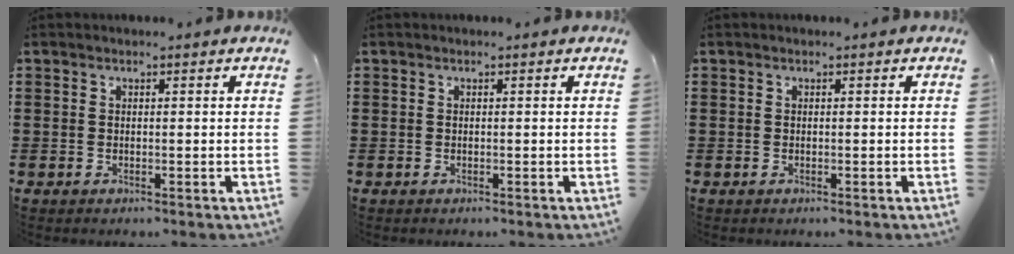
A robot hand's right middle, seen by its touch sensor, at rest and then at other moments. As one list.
[{"total": 0.0}, {"total": 0.0}]